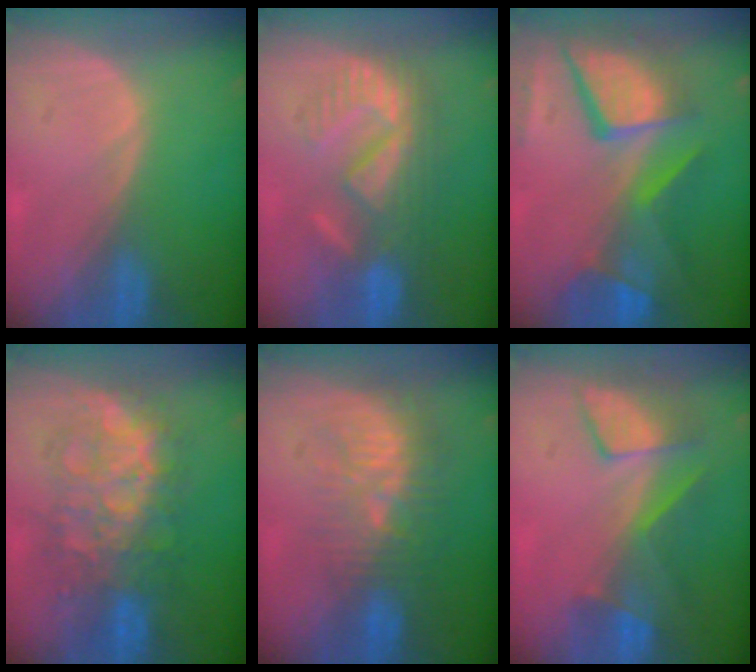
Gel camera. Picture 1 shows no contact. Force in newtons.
{"total": 8.8, "press": 8.7, "slide": 1.7}
{"total": 12.4, "press": 10.2, "slide": 7.0}
{"total": 9.7, "press": 9.6, "slide": 0.7}
{"total": 9.7, "press": 8.9, "slide": 3.8}
{"total": 8.4, "press": 7.2, "slide": 4.3}